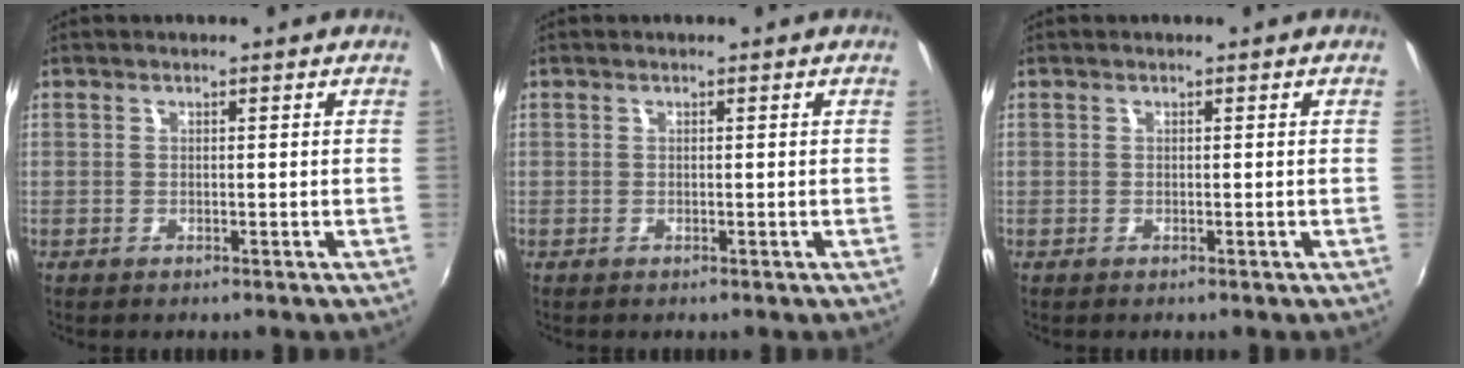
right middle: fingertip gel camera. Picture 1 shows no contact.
{"total": 0.0}
{"total": 0.0}